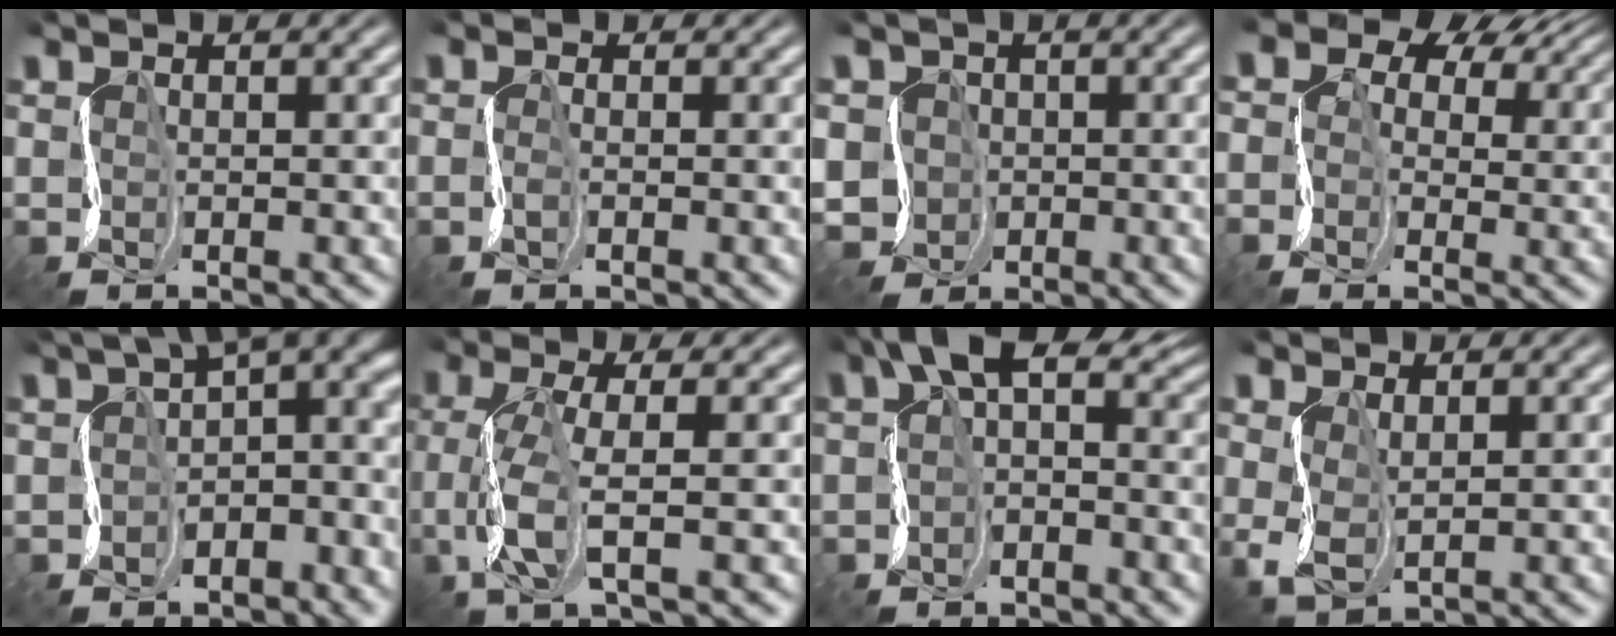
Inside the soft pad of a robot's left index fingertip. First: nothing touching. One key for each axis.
{"total": 1.3, "fx": -1.1, "fy": -0.4, "fz": -0.6, "tx": -0.003, "ty": -0.003, "tz": -0.016}
{"total": 3.6, "fx": -1.4, "fy": 3.3, "fz": 0.2, "tx": -0.019, "ty": 0.005, "tz": -0.033}
{"total": 10.1, "fx": 4.4, "fy": 7.3, "fz": 5.4, "tx": -0.109, "ty": 0.028, "tz": 0.055}
{"total": 6.2, "fx": 0.0, "fy": 3.3, "fz": 5.3, "tx": -0.062, "ty": 0.000, "tz": 0.004}
{"total": 3.9, "fx": -1.4, "fy": 0.5, "fz": 3.6, "tx": -0.099, "ty": -0.003, "tz": -0.021}
{"total": 3.6, "fx": 0.7, "fy": 1.9, "fz": 3.0, "tx": -0.049, "ty": 0.017, "tz": 0.009}
{"total": 1.4, "fx": 0.1, "fy": 0.7, "fz": 1.2, "tx": -0.055, "ty": -0.005, "tz": 0.010}